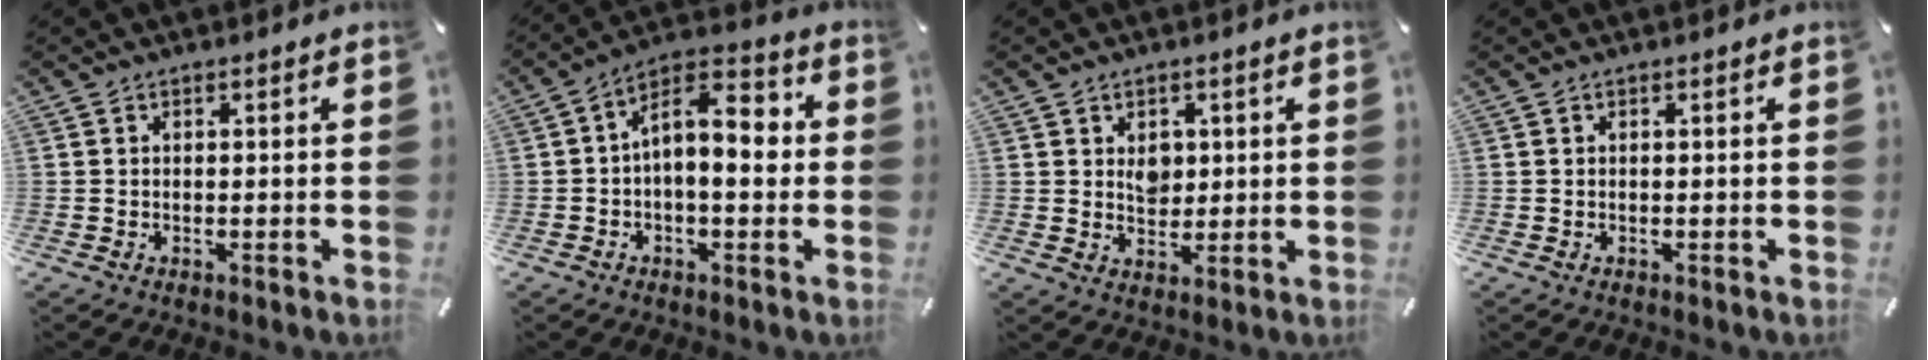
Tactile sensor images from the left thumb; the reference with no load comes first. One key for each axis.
{"total": 9.5, "fx": 0.2, "fy": 5.3, "fz": 7.9, "tx": -0.127, "ty": -0.007, "tz": 0.001}
{"total": 4.4, "fx": 1.4, "fy": 3.8, "fz": 1.8, "tx": -0.013, "ty": -0.007, "tz": 0.021}
{"total": 0.0}